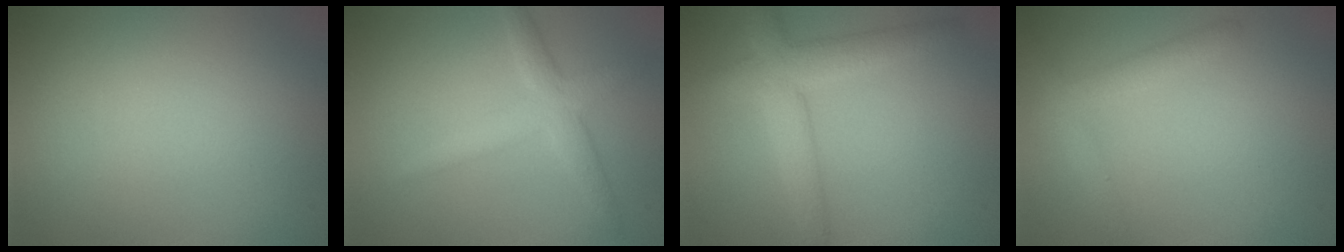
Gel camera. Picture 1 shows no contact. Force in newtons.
{"total": 3.2, "press": 3.2, "slide": 0.2}
{"total": 4.5, "press": 4.5, "slide": 0.3}
{"total": 2.6, "press": 2.6, "slide": 0.0}